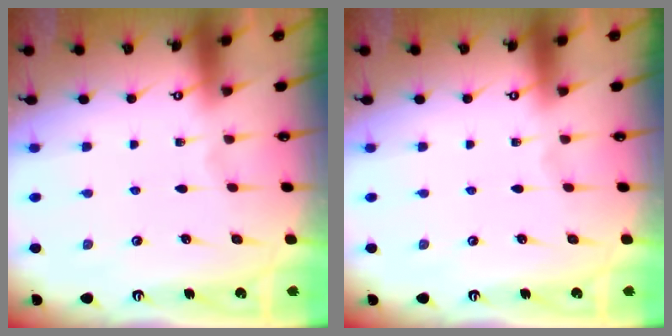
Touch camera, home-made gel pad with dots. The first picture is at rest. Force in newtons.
{"total": 0.0}